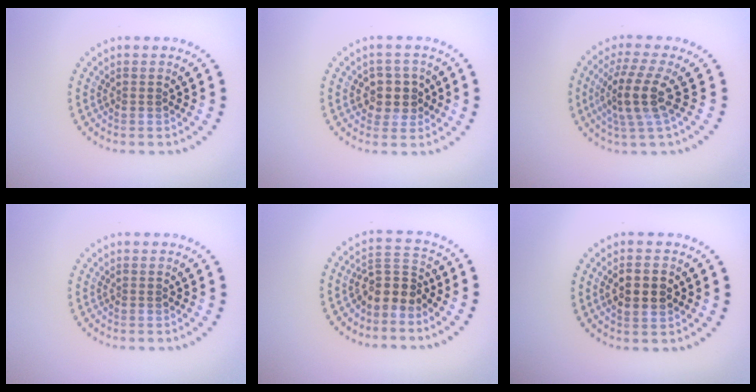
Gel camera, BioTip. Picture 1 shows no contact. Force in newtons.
{"total": 2.9, "press": 2.7, "slide": 1.2}
{"total": 4.0, "press": 3.2, "slide": 2.5}
{"total": 0.0}
{"total": 3.0, "press": 2.4, "slide": 1.9}
{"total": 2.9, "press": 2.9, "slide": 0.2}